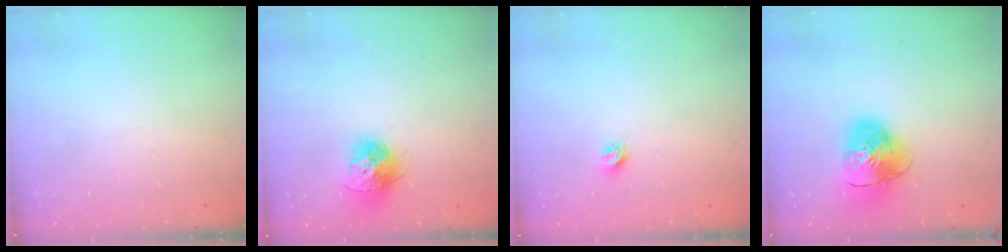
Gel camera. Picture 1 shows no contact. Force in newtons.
{"total": 13.8, "press": 13.8, "slide": 1.3}
{"total": 6.0, "press": 5.9, "slide": 0.7}
{"total": 12.1, "press": 11.9, "slide": 1.9}